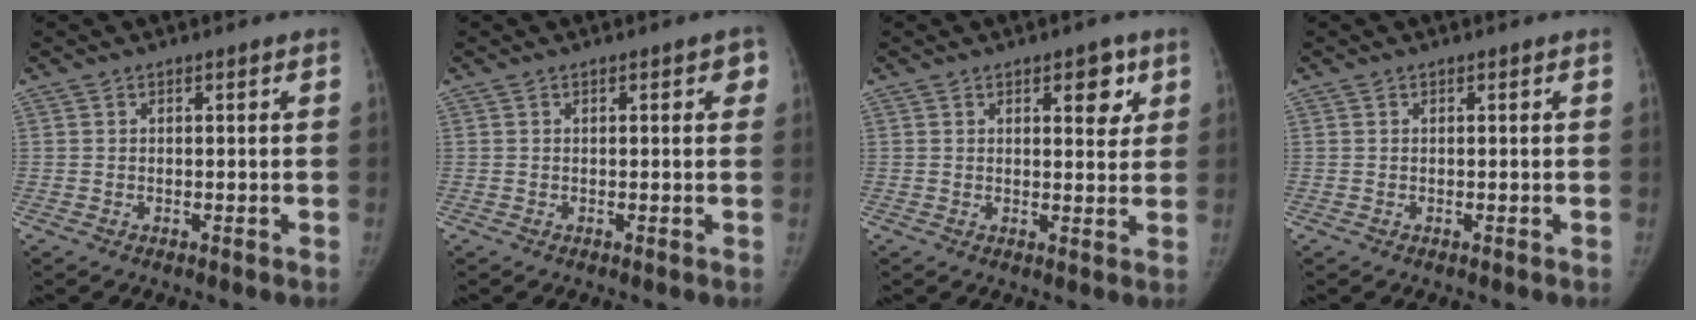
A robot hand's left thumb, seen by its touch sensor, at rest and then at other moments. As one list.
[{"total": 2.0, "force": [0.7, 1.0, 1.6], "torque": [-0.004, 0.003, 0.004]}, {"total": 5.2, "force": [2.6, 2.7, 3.7], "torque": [-0.018, -0.011, 0.030]}, {"total": 0.0}]